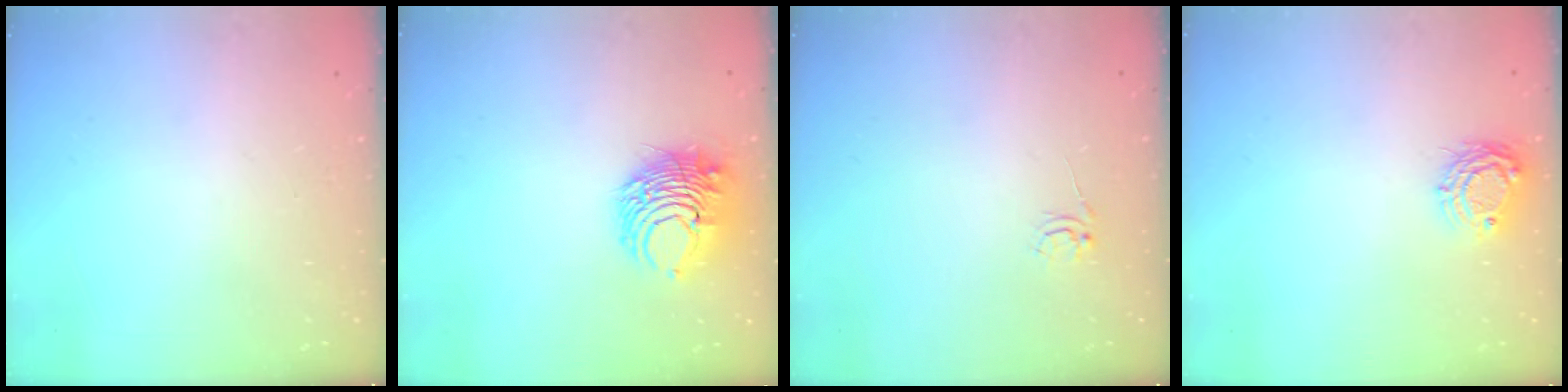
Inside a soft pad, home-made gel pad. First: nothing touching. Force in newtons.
{"total": 9.1, "press": 9.0, "slide": 1.0}
{"total": 2.5, "press": 2.5, "slide": 0.2}
{"total": 7.7, "press": 7.7, "slide": 0.4}